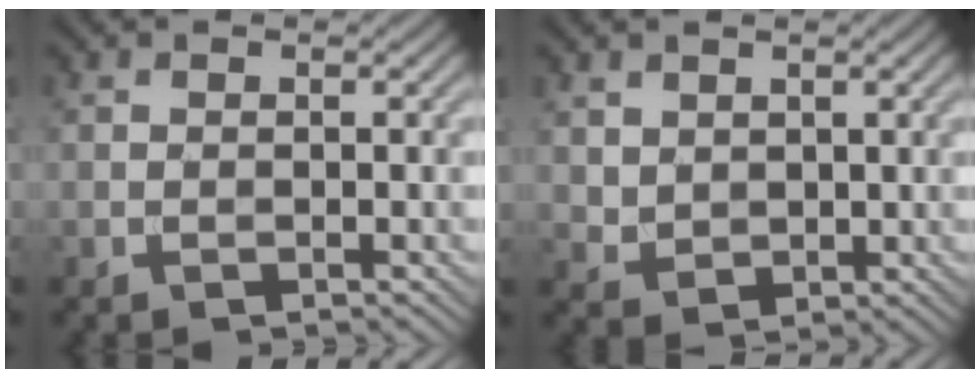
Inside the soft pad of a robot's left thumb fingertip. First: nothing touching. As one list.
[{"total": 2.8, "force": [1.6, 2.0, 1.1], "torque": [-0.035, -0.006, 0.036]}]